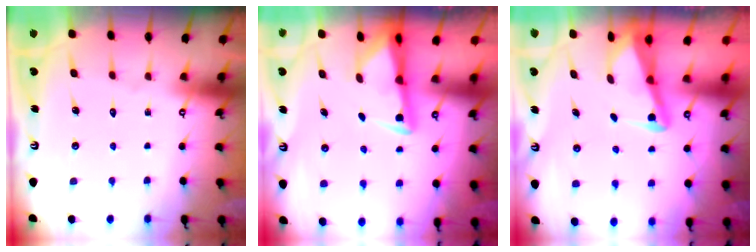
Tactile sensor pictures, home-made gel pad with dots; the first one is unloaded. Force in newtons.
{"total": 2.9, "press": 2.8, "slide": 0.6}
{"total": 3.2, "press": 3.2, "slide": 0.3}